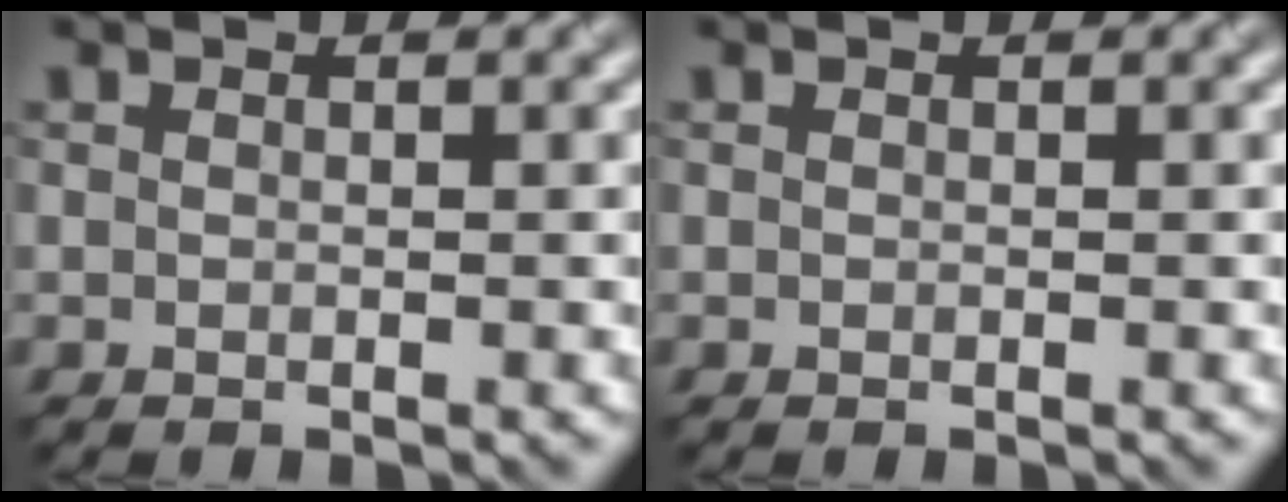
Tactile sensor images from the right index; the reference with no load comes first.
{"total": 0.0}